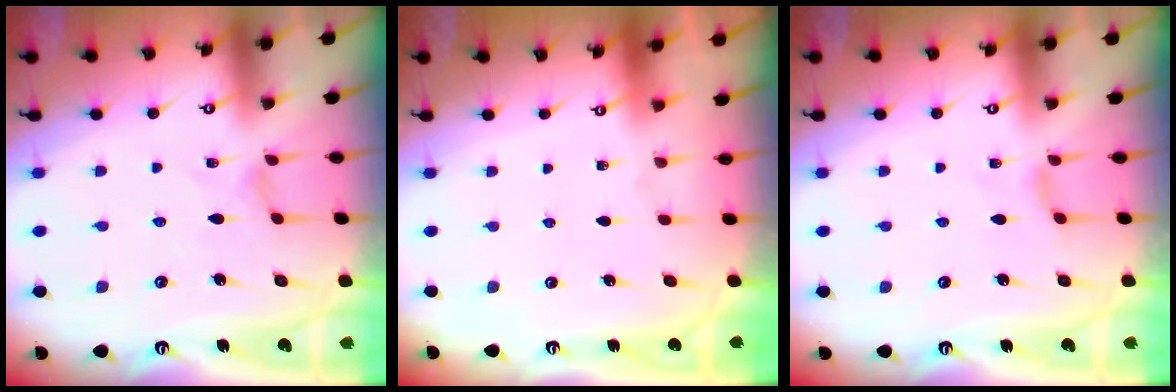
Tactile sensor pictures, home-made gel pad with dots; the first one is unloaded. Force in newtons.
{"total": 0.0}
{"total": 1.3, "press": 1.2, "slide": 0.3}